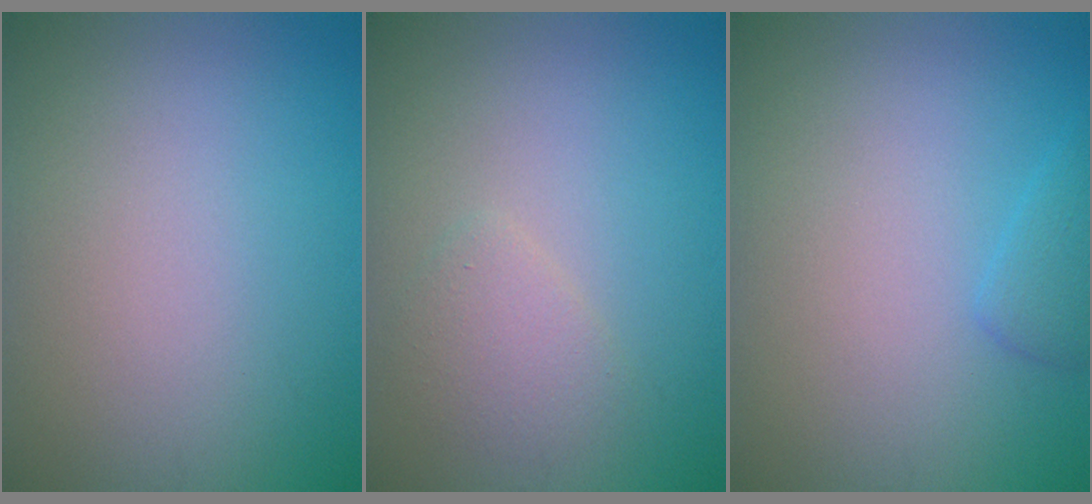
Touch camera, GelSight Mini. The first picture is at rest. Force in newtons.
{"total": 1.8, "press": 1.8, "slide": 0.2}
{"total": 1.6, "press": 1.6, "slide": 0.1}